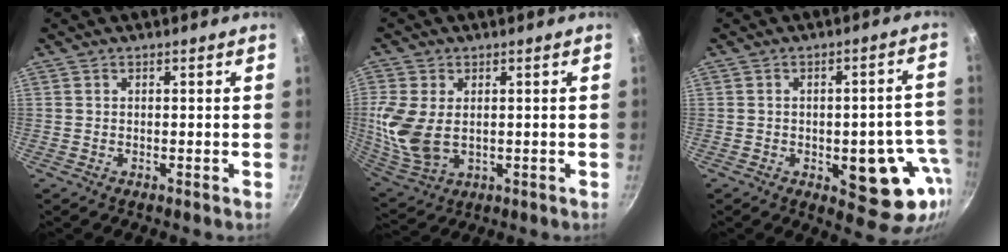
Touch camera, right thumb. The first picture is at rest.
{"total": 11.7, "force": [0.8, 7.6, 8.9], "torque": [-0.192, -0.014, 0.027]}
{"total": 13.8, "force": [-3.7, 6.7, 11.5], "torque": [-0.080, 0.016, -0.044]}